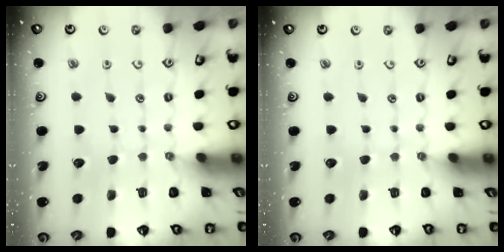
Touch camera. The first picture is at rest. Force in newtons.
{"total": 0.0}